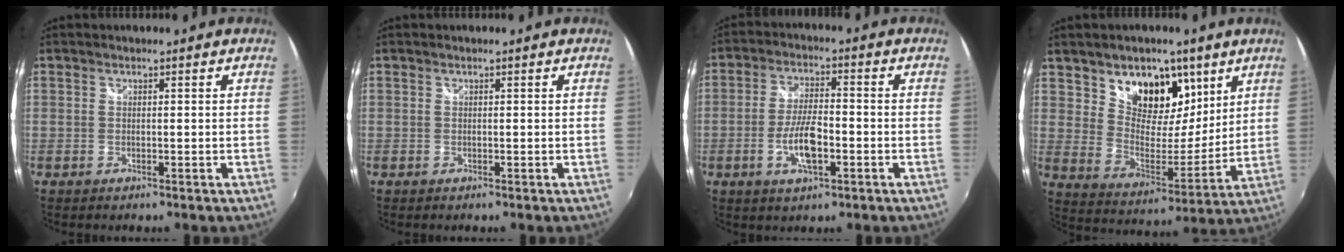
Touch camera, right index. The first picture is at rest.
{"total": 0.0}
{"total": 8.0, "force": [-2.6, 2.8, 7.0], "torque": [-0.140, -0.002, -0.047]}
{"total": 14.7, "force": [8.3, 9.5, 7.7], "torque": [-0.126, 0.002, 0.145]}